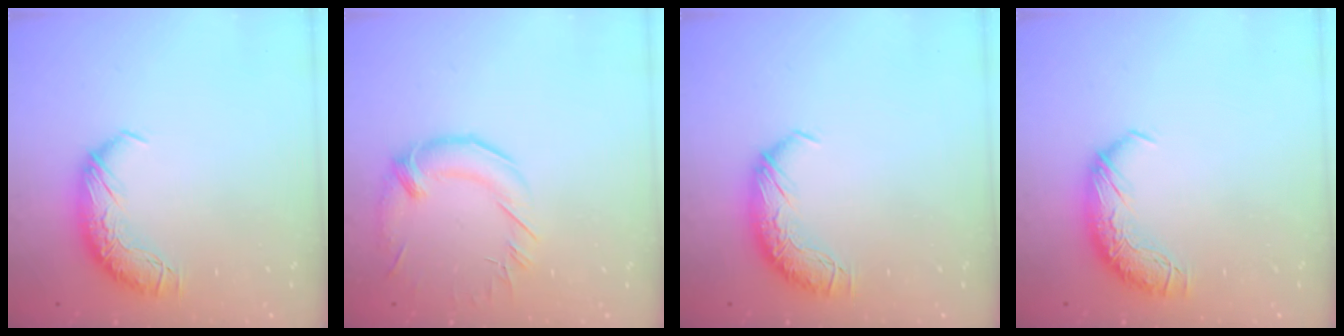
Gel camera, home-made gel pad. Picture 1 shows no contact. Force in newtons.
{"total": 1.5, "press": 0.3, "slide": 1.5}
{"total": 0.0}
{"total": 0.0}